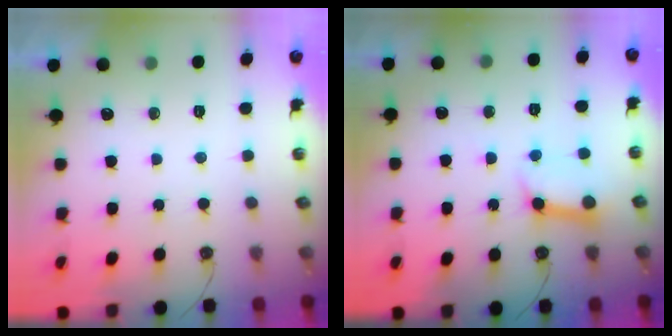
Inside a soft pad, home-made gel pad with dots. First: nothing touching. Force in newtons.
{"total": 10.5, "press": 10.4, "slide": 1.2}